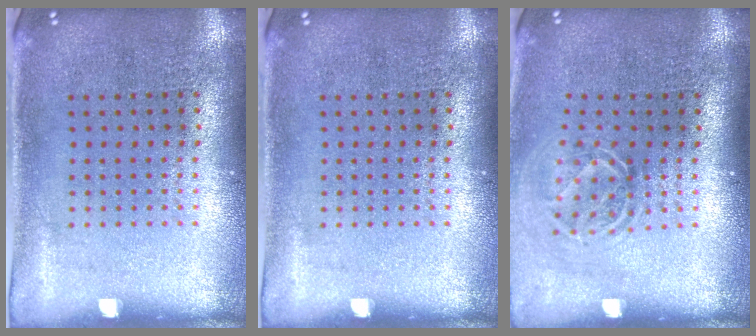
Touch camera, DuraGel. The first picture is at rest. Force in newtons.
{"total": 0.0}
{"total": 1.7, "press": 1.2, "slide": 1.2}